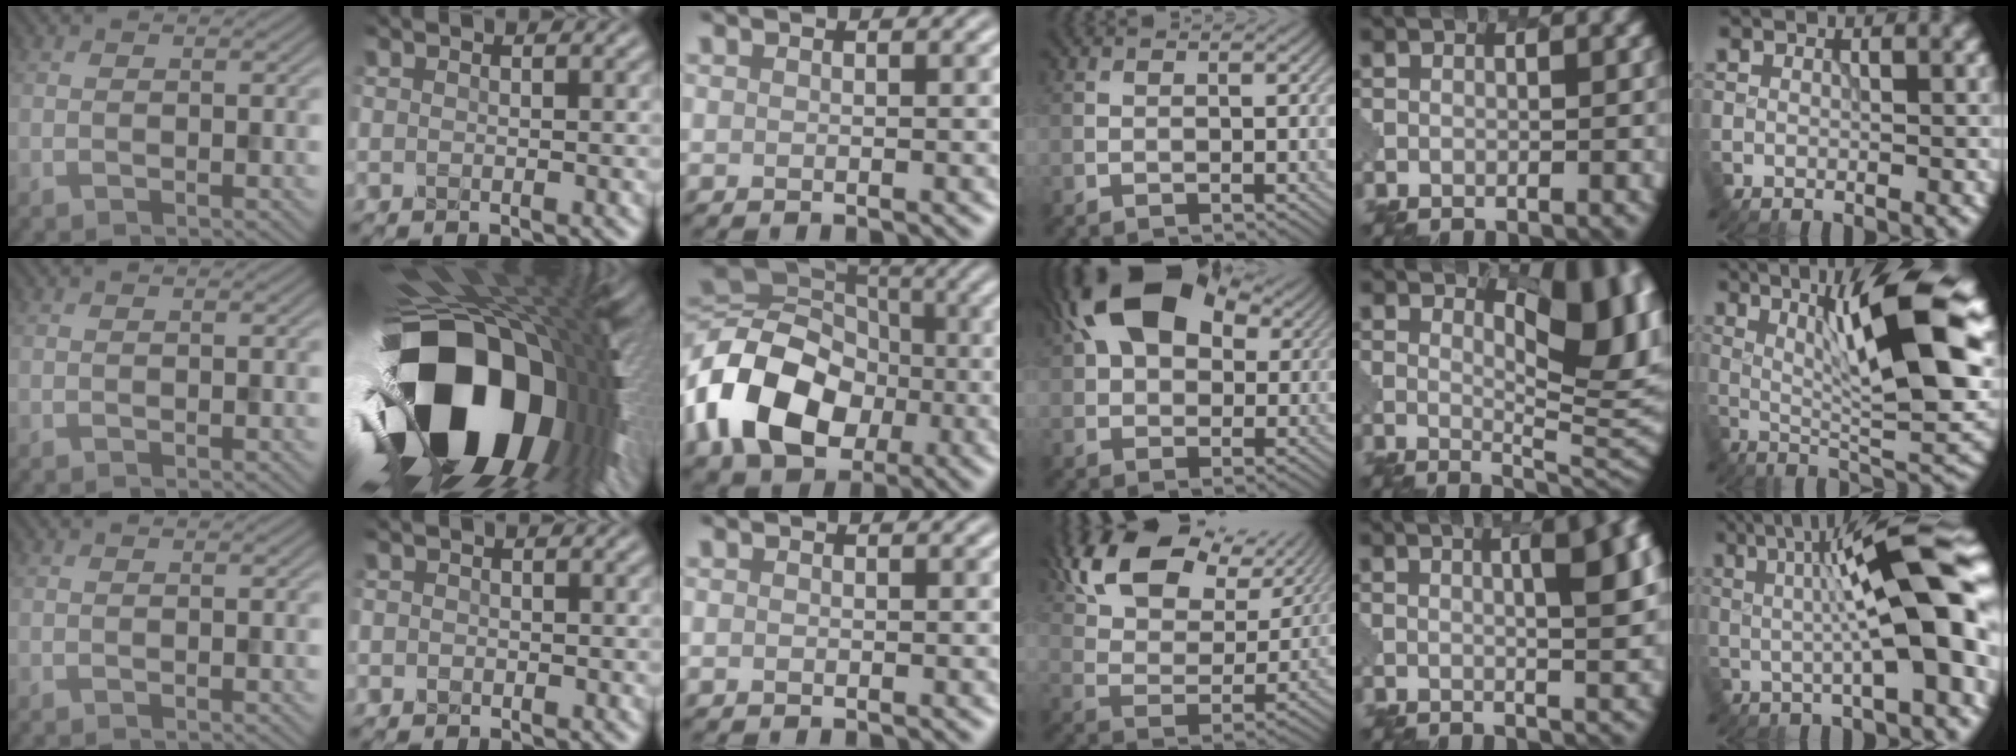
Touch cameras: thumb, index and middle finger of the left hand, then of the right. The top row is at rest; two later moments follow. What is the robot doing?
{"motion": "dispense", "object": "glue stick"}